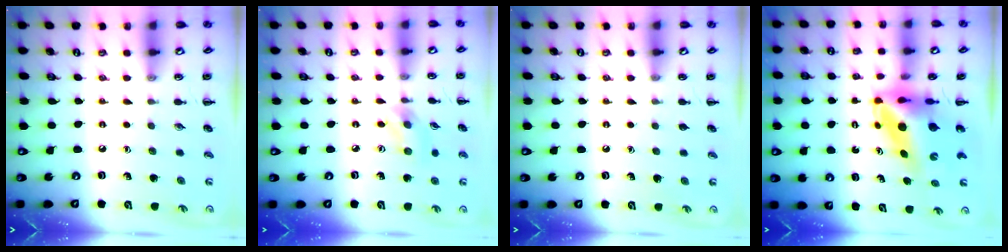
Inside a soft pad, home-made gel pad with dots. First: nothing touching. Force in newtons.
{"total": 2.6, "press": 2.6, "slide": 0.6}
{"total": 0.6, "press": 0.6, "slide": 0.0}
{"total": 7.3, "press": 7.0, "slide": 2.4}